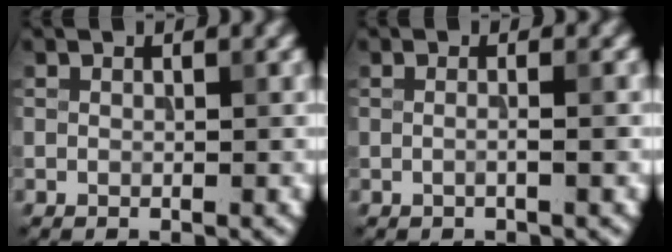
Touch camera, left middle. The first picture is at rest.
{"total": 1.3, "force": [0.0, 0.2, 1.3], "torque": [-0.017, -0.012, -0.008]}